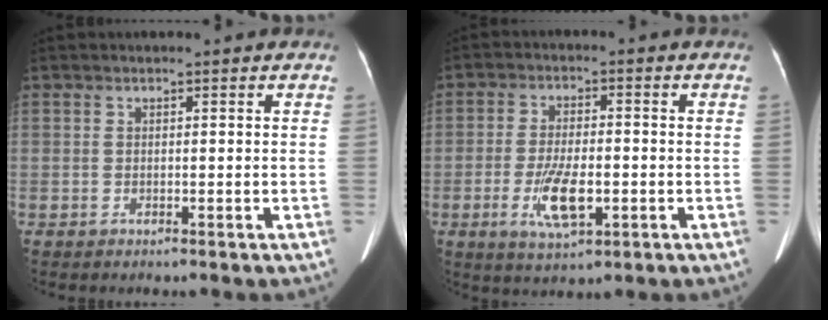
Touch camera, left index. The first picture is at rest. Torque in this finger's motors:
{"motor_torque": [0.77, 0.16, 0.18, 0.04]}